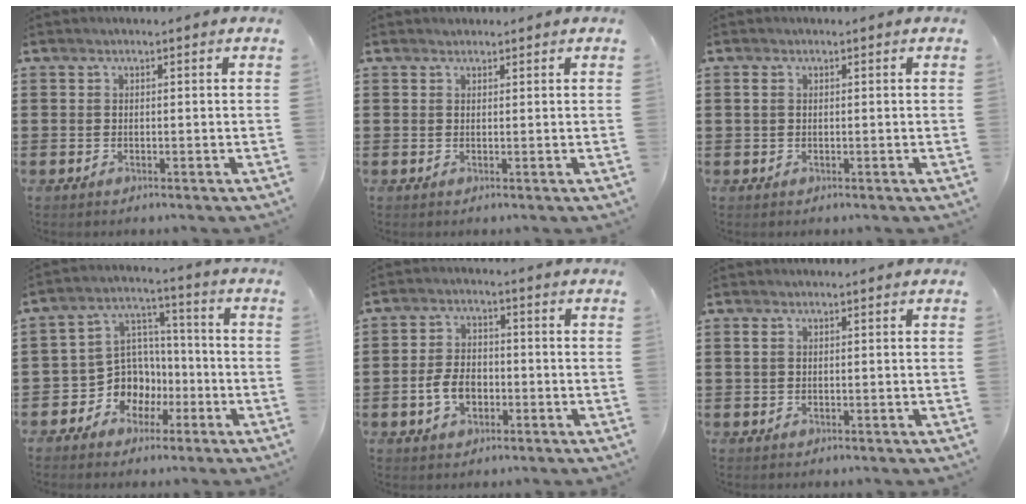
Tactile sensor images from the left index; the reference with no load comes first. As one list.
[{"total": 0.7, "force": [0.7, 0.4, 0.0], "torque": [-0.002, 0.000, 0.014]}, {"total": 1.2, "force": [0.2, 0.7, 0.9], "torque": [-0.028, 0.002, 0.001]}, {"total": 7.9, "force": [-2.5, 7.2, 1.8], "torque": [-0.068, 0.004, -0.043]}, {"total": 5.3, "force": [-1.6, 3.3, 3.8], "torque": [-0.089, 0.001, -0.034]}, {"total": 1.0, "force": [0.3, 0.5, 0.7], "torque": [-0.017, 0.004, 0.005]}]